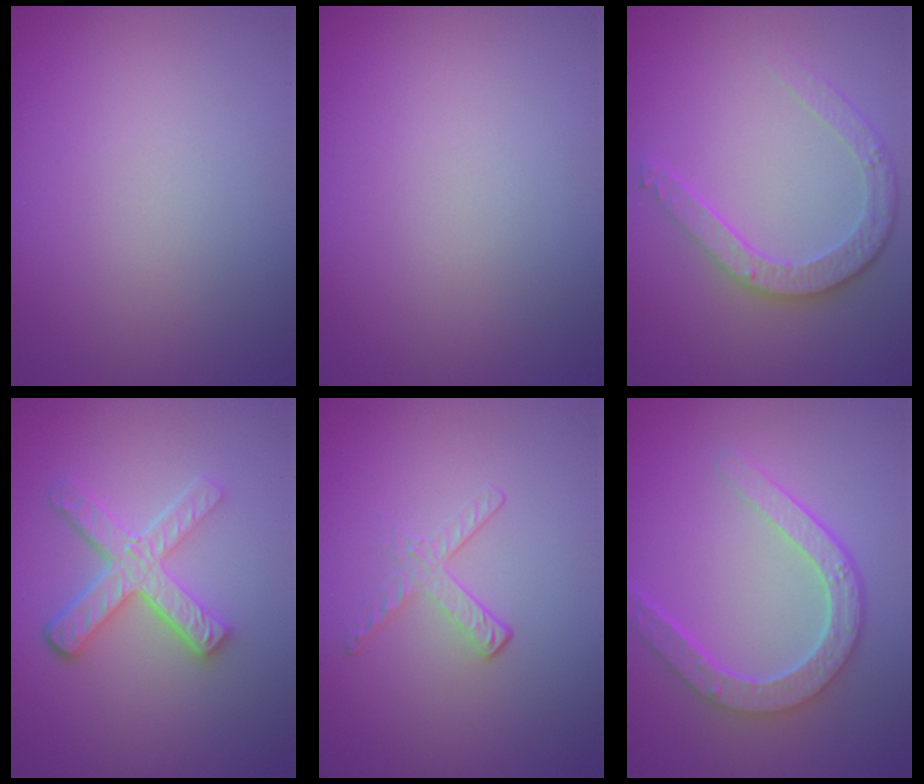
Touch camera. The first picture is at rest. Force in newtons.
{"total": 0.0}
{"total": 3.6, "press": 2.9, "slide": 2.2}
{"total": 4.5, "press": 3.3, "slide": 3.0}
{"total": 1.7, "press": 0.7, "slide": 1.5}
{"total": 4.5, "press": 3.6, "slide": 2.8}